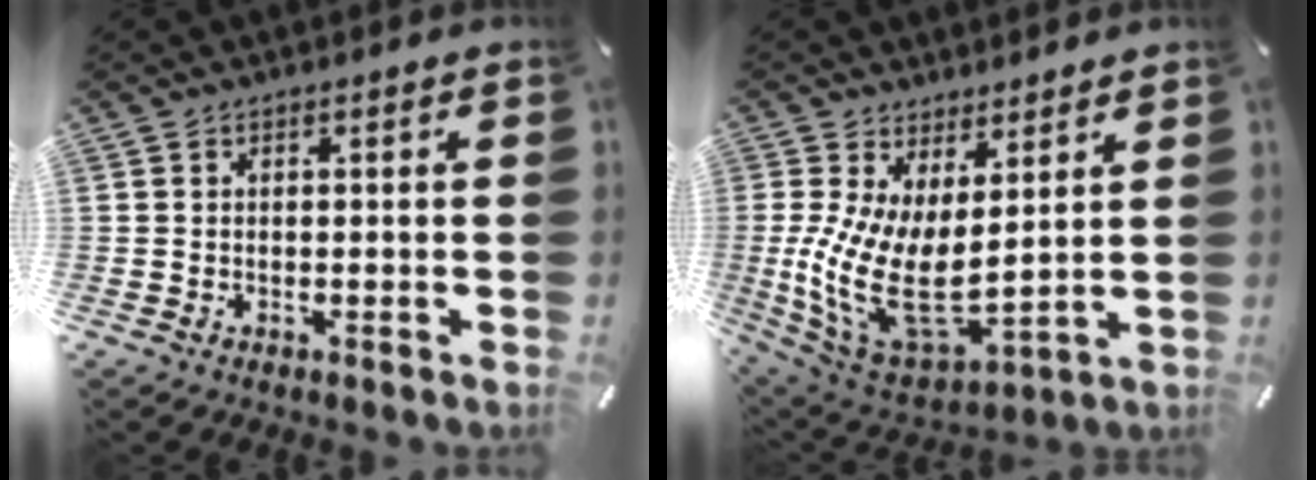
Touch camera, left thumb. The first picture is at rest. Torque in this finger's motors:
{"motor_torque": [0.90, 1.72, 1.51, -0.63, 0.70]}